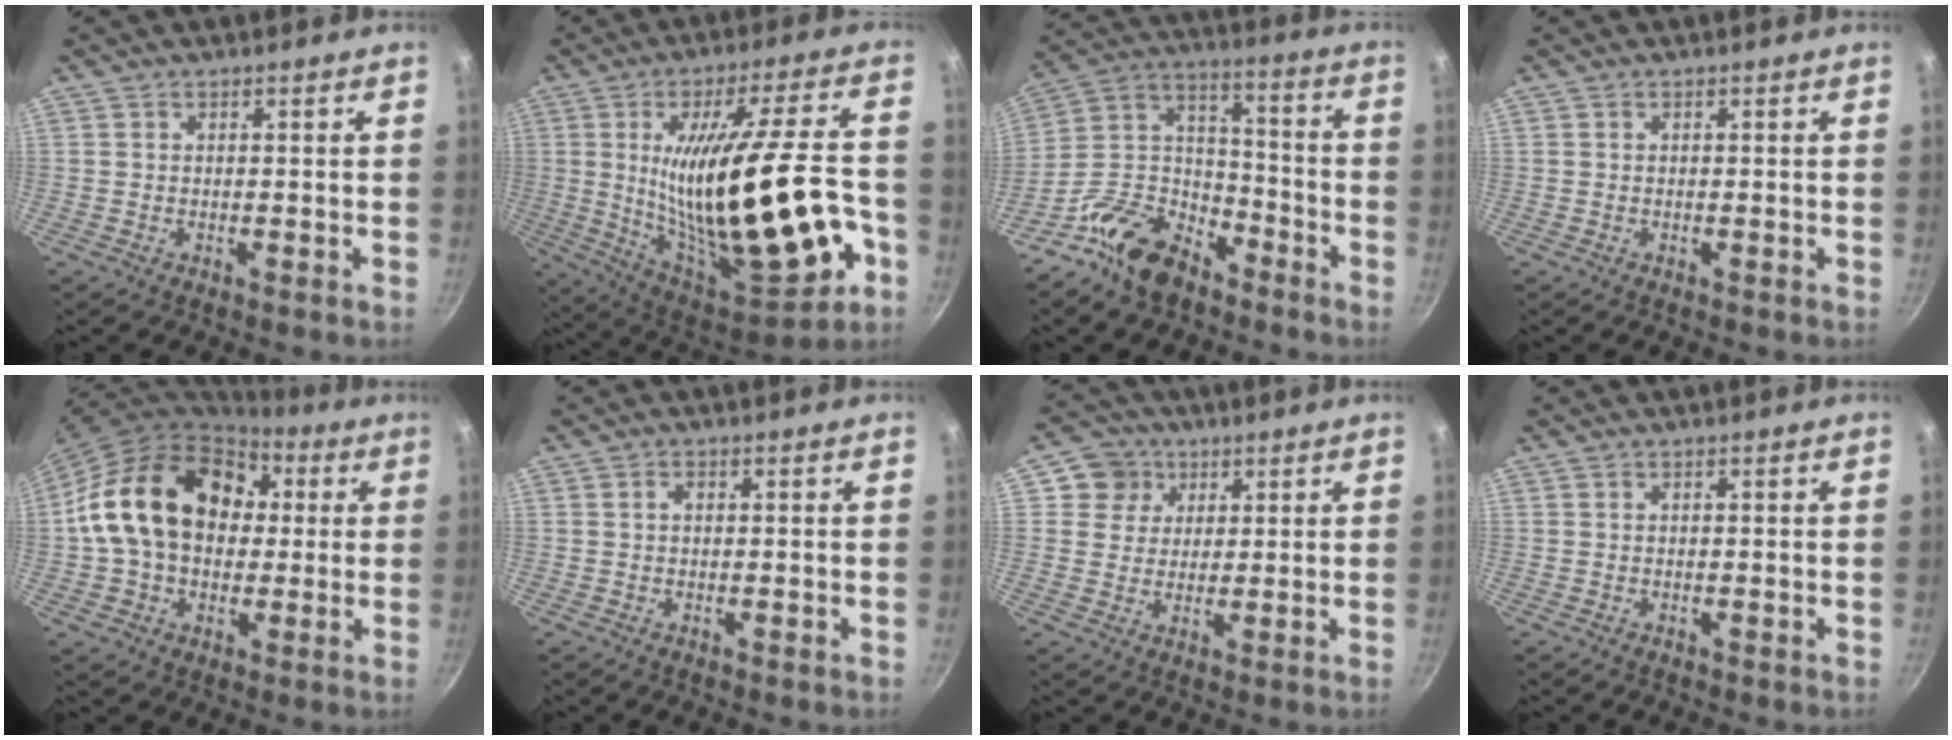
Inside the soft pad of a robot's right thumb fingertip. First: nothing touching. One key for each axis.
{"total": 29.8, "fx": -4.9, "fy": 10.5, "fz": 27.4, "tx": -0.421, "ty": 0.015, "tz": -0.040}
{"total": 15.7, "fx": -10.5, "fy": 9.1, "fz": 7.3, "tx": -0.110, "ty": 0.095, "tz": -0.200}
{"total": 0.0}
{"total": 21.5, "fx": 3.3, "fy": 15.8, "fz": 14.2, "tx": -0.224, "ty": 0.034, "tz": 0.049}
{"total": 1.2, "fx": 0.2, "fy": 0.9, "fz": 0.8, "tx": -0.011, "ty": 0.006, "tz": 0.002}
{"total": 6.5, "fx": 2.5, "fy": 5.9, "fz": 1.1, "tx": 0.023, "ty": 0.004, "tz": 0.034}
{"total": 0.0}